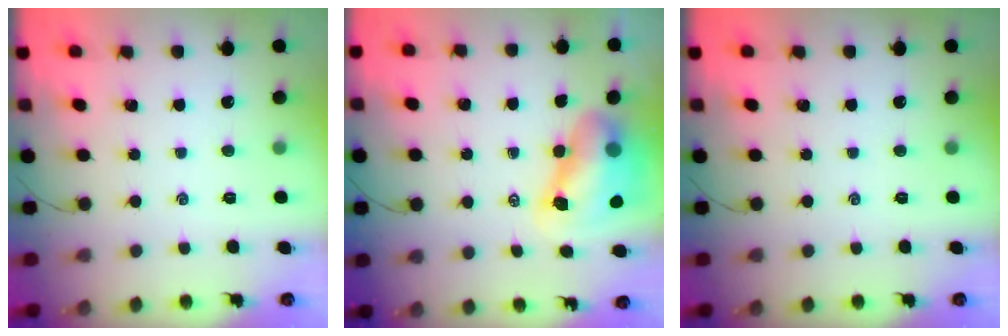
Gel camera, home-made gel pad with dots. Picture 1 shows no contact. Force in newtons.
{"total": 10.3, "press": 10.0, "slide": 2.5}
{"total": 0.0}